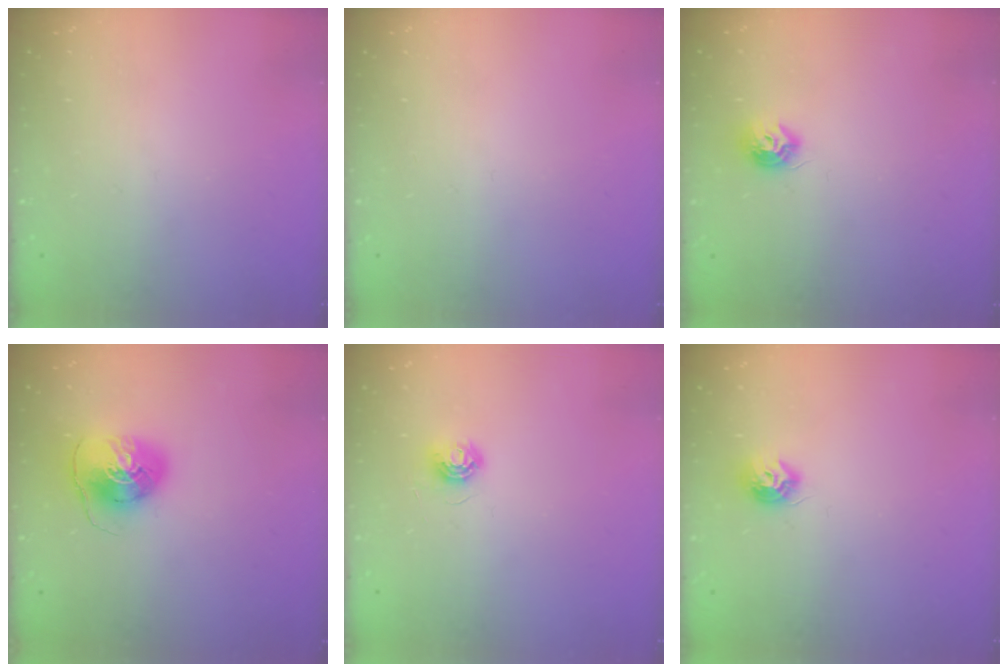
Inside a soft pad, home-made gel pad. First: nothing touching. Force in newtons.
{"total": 0.0}
{"total": 7.6, "press": 7.6, "slide": 0.2}
{"total": 8.2, "press": 8.1, "slide": 0.8}
{"total": 5.4, "press": 5.4, "slide": 0.3}
{"total": 7.6, "press": 7.6, "slide": 0.2}